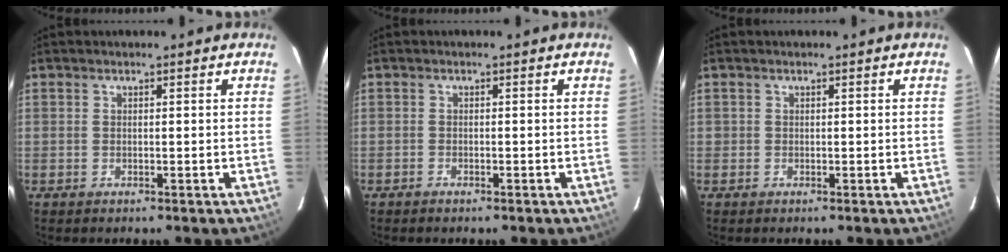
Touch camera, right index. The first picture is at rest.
{"total": 0.8, "force": [-0.8, 0.3, 0.2], "torque": [-0.009, 0.001, -0.015]}
{"total": 0.5, "force": [-0.1, 0.5, 0.0], "torque": [0.001, -0.001, -0.004]}